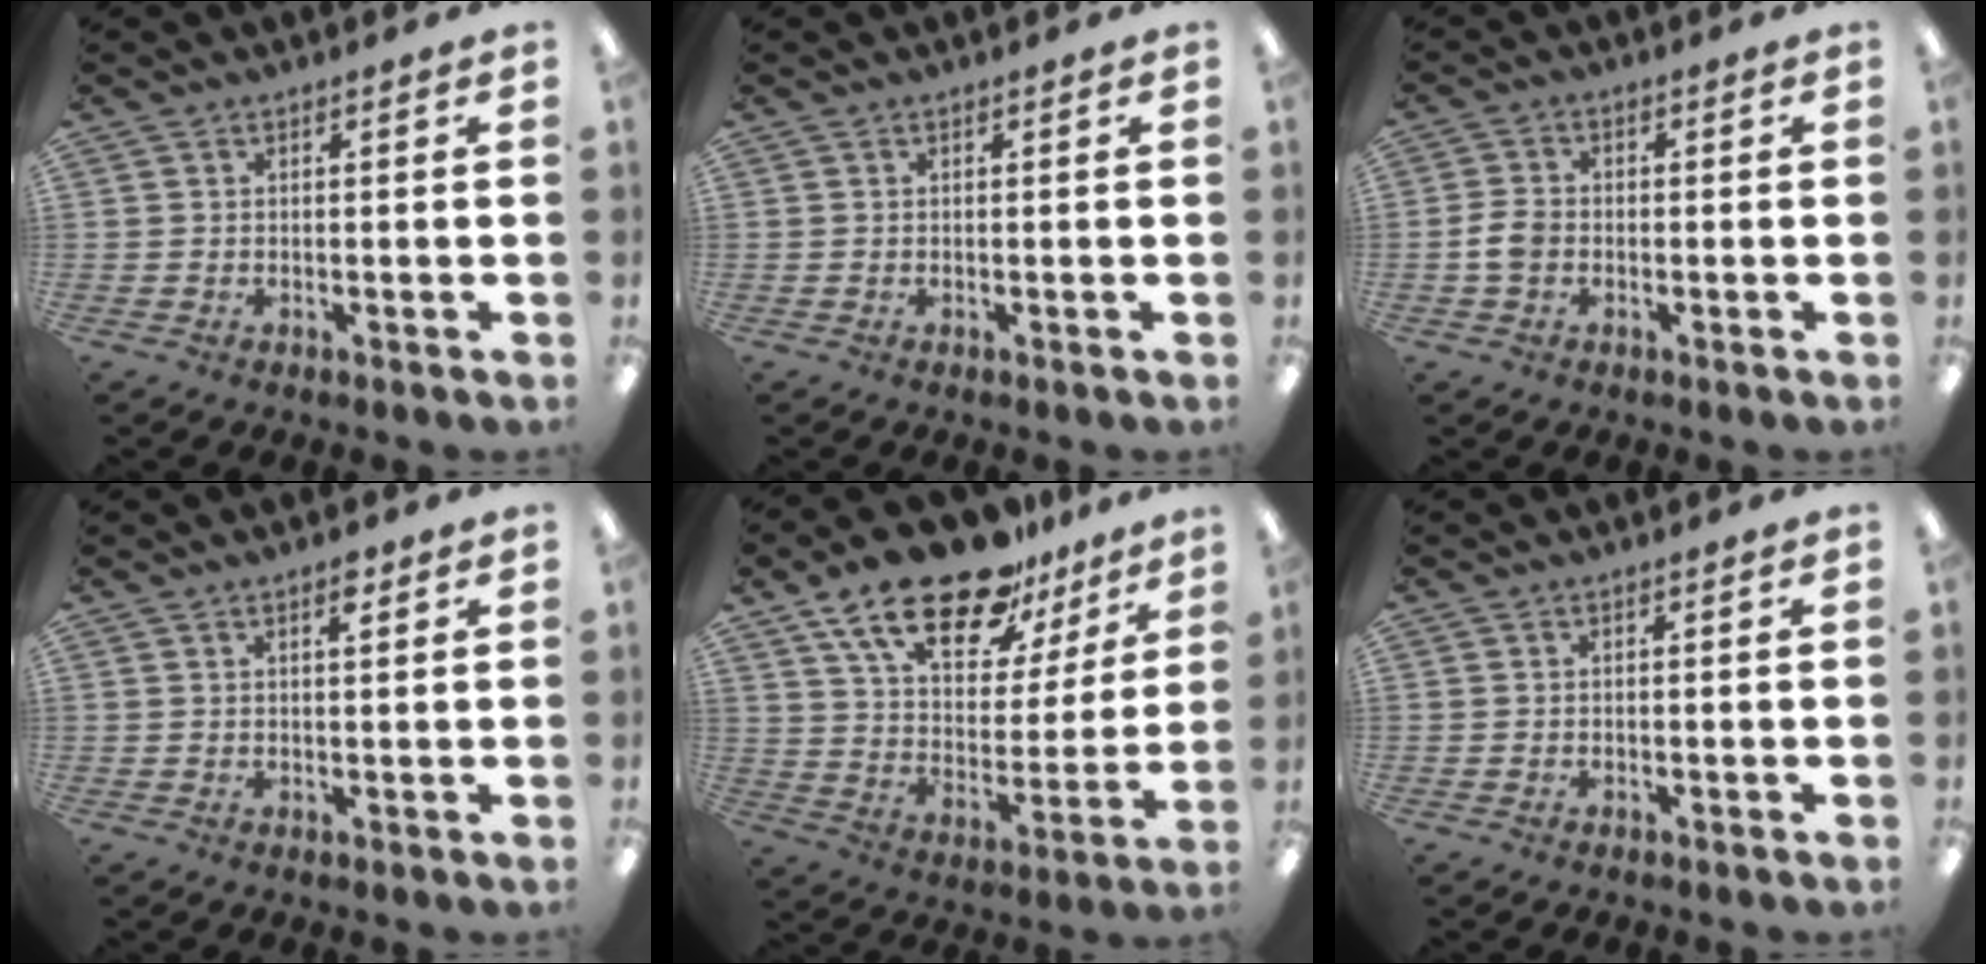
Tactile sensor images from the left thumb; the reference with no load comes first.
{"total": 0.0}
{"total": 4.3, "force": [-0.9, 3.2, 2.7], "torque": [-0.053, 0.008, -0.017]}
{"total": 2.6, "force": [1.8, 0.8, 1.6], "torque": [-0.020, -0.005, 0.029]}
{"total": 21.0, "force": [15.1, 9.0, 11.5], "torque": [-0.197, -0.089, 0.262]}
{"total": 0.0}